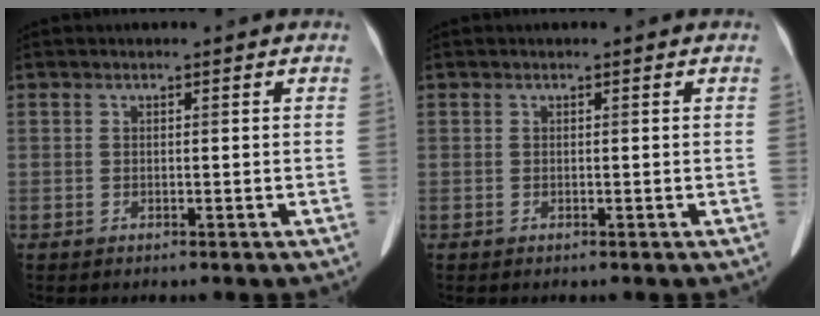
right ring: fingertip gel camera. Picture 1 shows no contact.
{"total": 0.0}